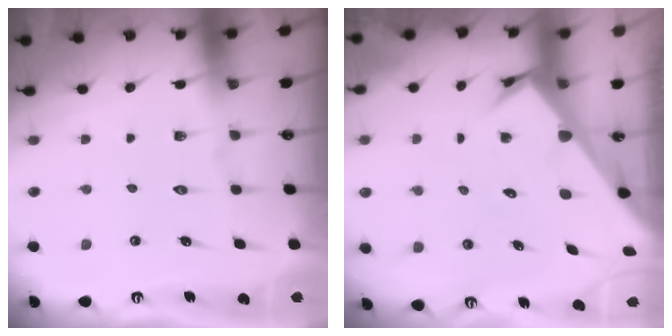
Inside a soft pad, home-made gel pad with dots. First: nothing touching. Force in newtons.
{"total": 2.5, "press": 2.5, "slide": 0.2}